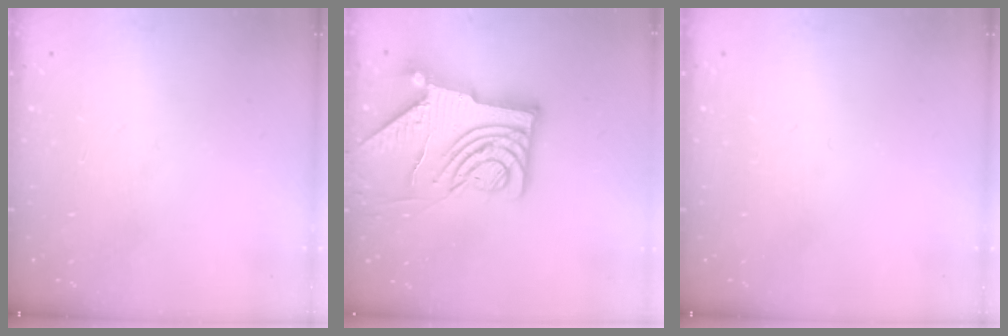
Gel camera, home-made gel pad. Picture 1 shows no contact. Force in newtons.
{"total": 12.2, "press": 12.1, "slide": 1.5}
{"total": 0.0}